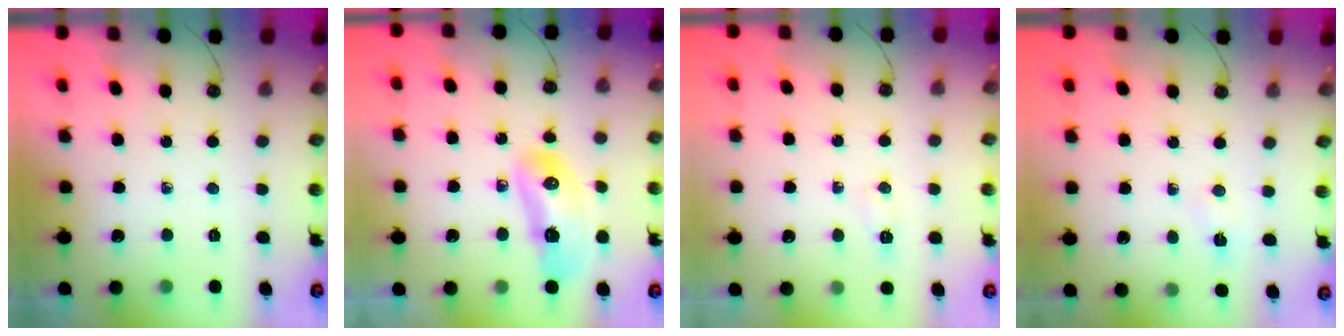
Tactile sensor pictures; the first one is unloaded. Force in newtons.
{"total": 9.8, "press": 9.8, "slide": 1.1}
{"total": 5.1, "press": 4.9, "slide": 1.5}
{"total": 2.7, "press": 1.1, "slide": 2.5}